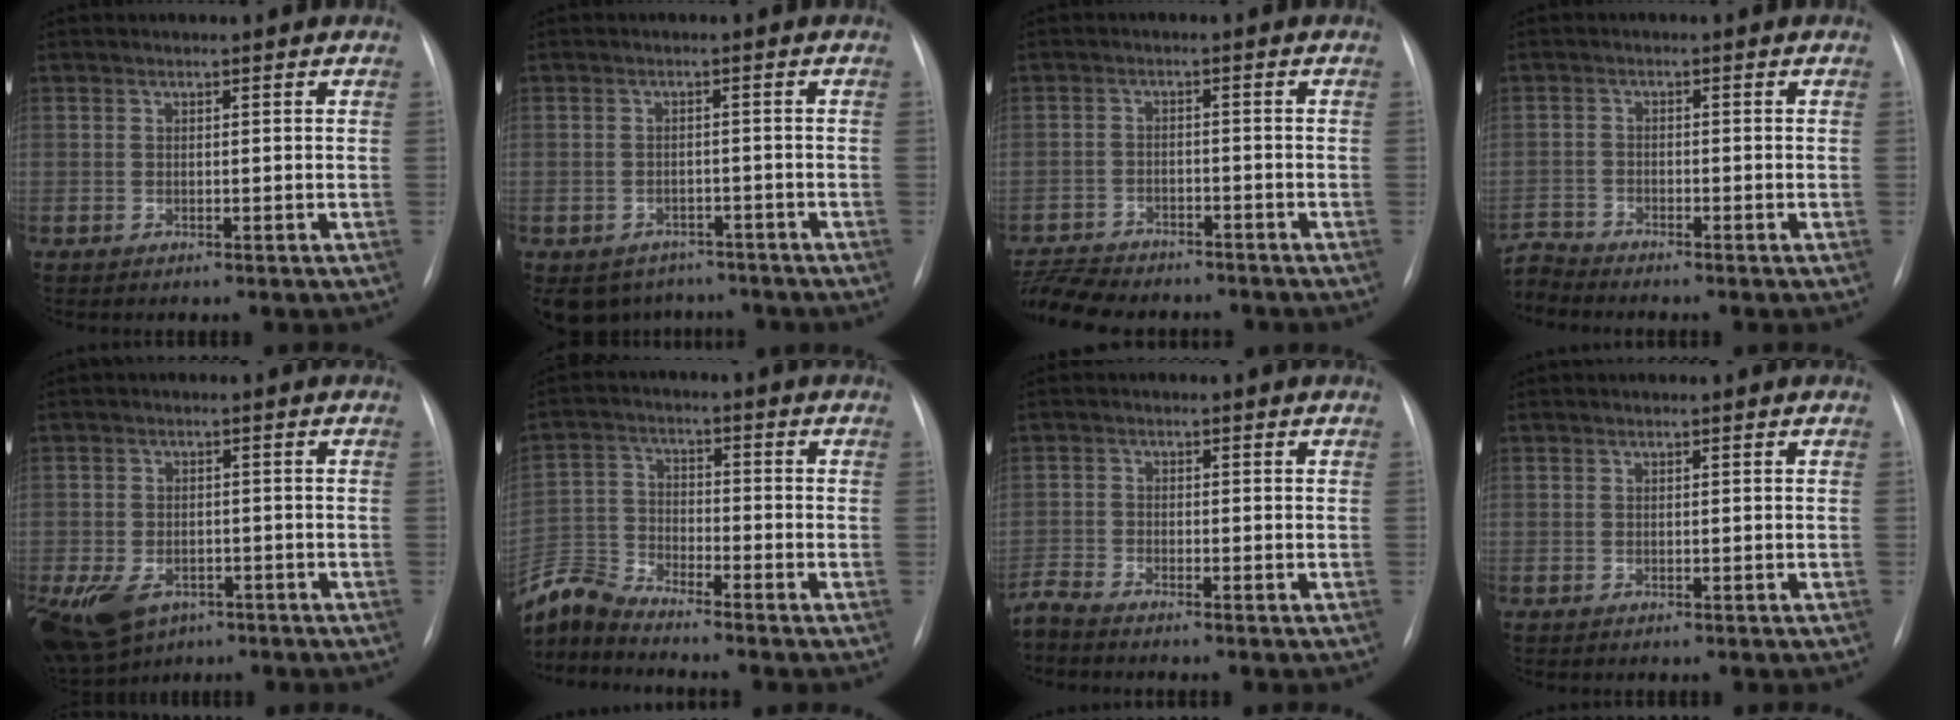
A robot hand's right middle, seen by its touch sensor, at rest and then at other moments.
{"total": 8.3, "force": [-6.6, 4.9, 1.0], "torque": [-0.015, 0.011, -0.079]}
{"total": 11.2, "force": [-10.1, 3.2, 3.7], "torque": [-0.078, -0.001, -0.154]}
{"total": 3.7, "force": [-3.6, -0.7, -0.6], "torque": [0.010, -0.009, -0.068]}
{"total": 15.7, "force": [-7.8, 11.1, 7.8], "torque": [-0.214, -0.011, -0.109]}
{"total": 7.9, "force": [-7.8, -0.2, 1.1], "torque": [-0.033, -0.001, -0.156]}
{"total": 2.7, "force": [-2.6, -0.6, 0.3], "torque": [-0.009, -0.010, -0.053]}
{"total": 0.0}